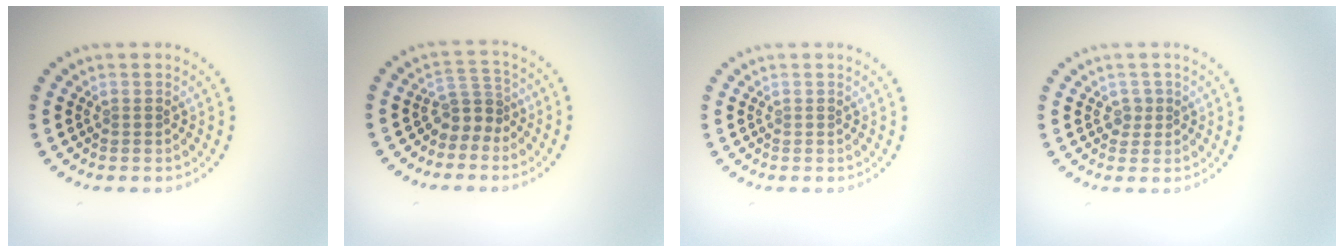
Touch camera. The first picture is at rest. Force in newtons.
{"total": 2.4, "press": 1.8, "slide": 1.6}
{"total": 0.0}
{"total": 1.1, "press": 0.9, "slide": 0.6}